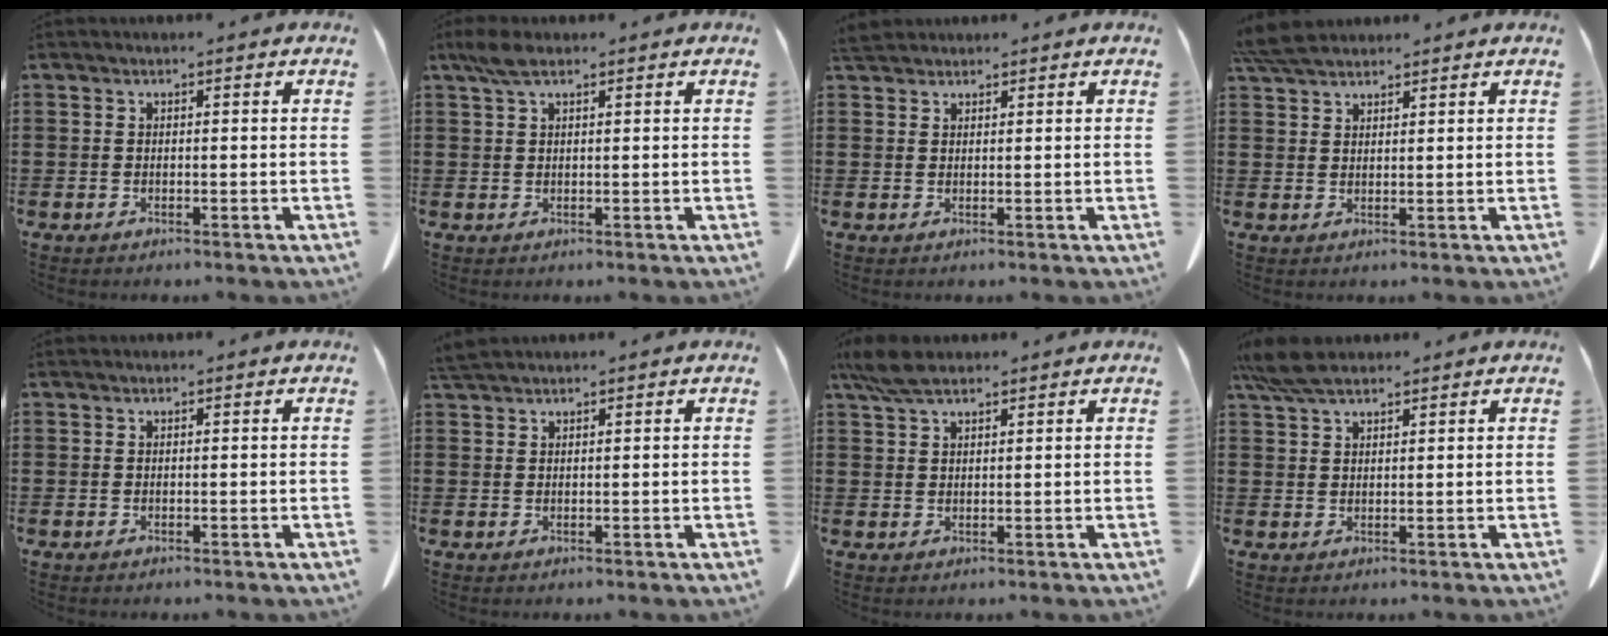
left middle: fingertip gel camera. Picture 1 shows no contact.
{"total": 3.3, "force": [1.8, 1.1, 2.5], "torque": [-0.055, 0.002, 0.034]}
{"total": 2.3, "force": [2.1, 0.6, 0.7], "torque": [-0.022, 0.002, 0.041]}
{"total": 4.8, "force": [4.1, 1.2, 2.1], "torque": [-0.053, -0.005, 0.080]}
{"total": 0.0}
{"total": 2.1, "force": [1.9, 0.3, 0.9], "torque": [-0.023, 0.001, 0.038]}
{"total": 4.9, "force": [3.6, 1.4, 3.0], "torque": [-0.068, 0.000, 0.069]}
{"total": 5.5, "force": [4.2, 1.5, 3.1], "torque": [-0.072, -0.001, 0.081]}